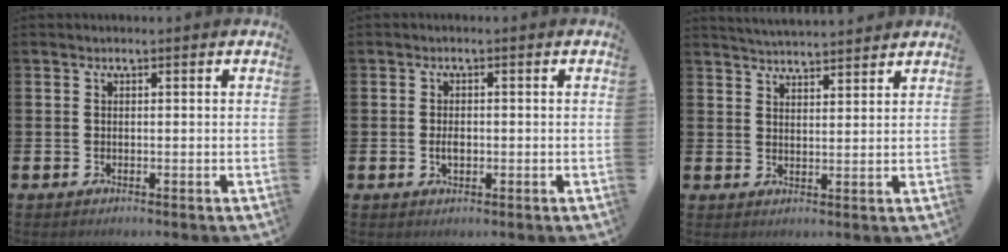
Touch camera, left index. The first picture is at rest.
{"total": 1.7, "force": [-0.2, 1.0, 1.4], "torque": [-0.022, 0.002, -0.006]}
{"total": 4.0, "force": [4.0, -0.1, 0.0], "torque": [-0.009, -0.022, 0.073]}